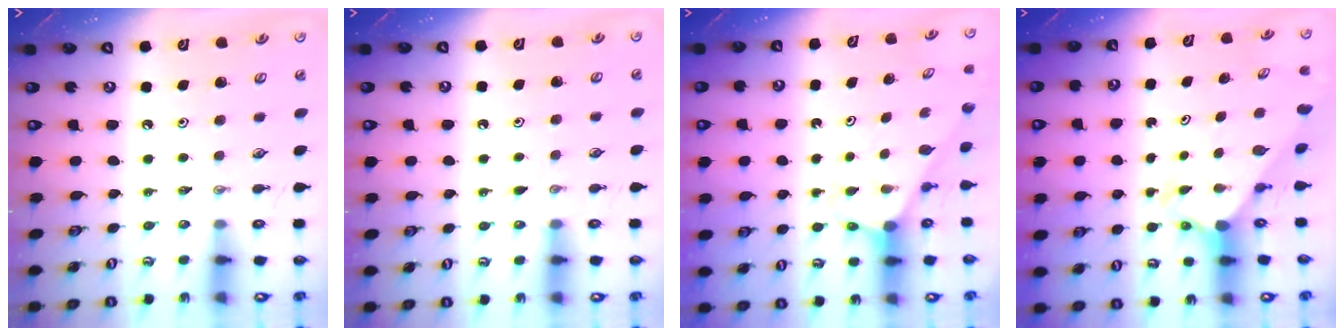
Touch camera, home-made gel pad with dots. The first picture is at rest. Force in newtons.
{"total": 2.9, "press": 2.8, "slide": 0.4}
{"total": 2.7, "press": 2.7, "slide": 0.1}
{"total": 2.8, "press": 2.8, "slide": 0.1}